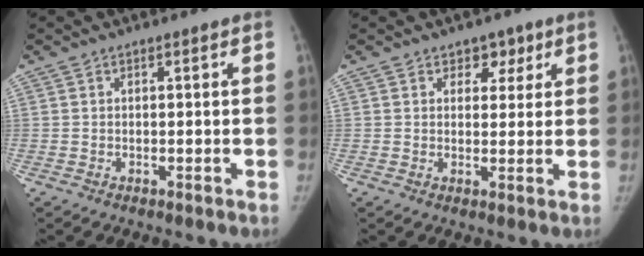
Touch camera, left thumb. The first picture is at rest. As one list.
[{"total": 3.9, "force": [2.2, 2.8, 1.4], "torque": [0.015, -0.009, 0.029]}]